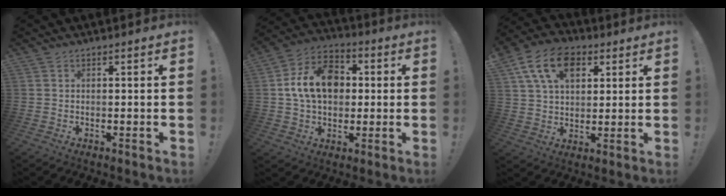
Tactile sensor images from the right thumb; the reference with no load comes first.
{"total": 16.2, "force": [2.5, 12.0, 10.6], "torque": [-0.166, 0.002, 0.049]}
{"total": 15.0, "force": [6.3, 10.0, 9.2], "torque": [-0.143, -0.012, 0.120]}